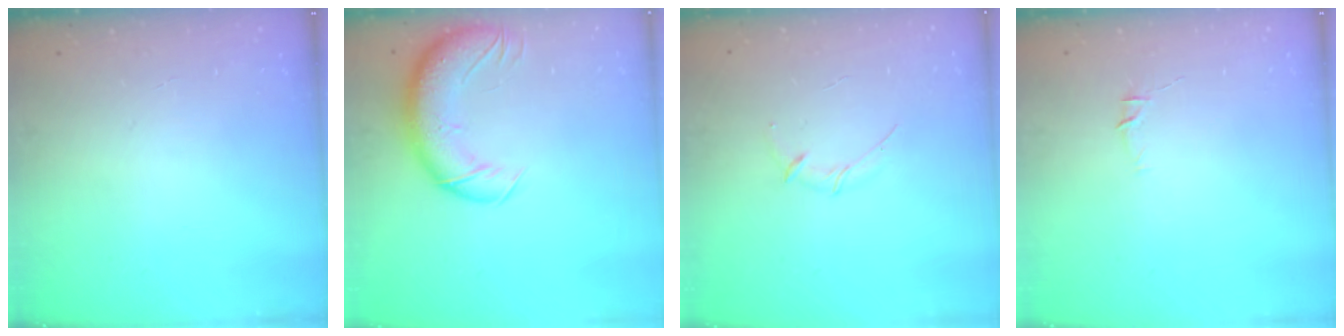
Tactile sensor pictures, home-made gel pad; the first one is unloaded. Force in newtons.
{"total": 13.3, "press": 12.8, "slide": 3.6}
{"total": 3.0, "press": 2.9, "slide": 0.8}
{"total": 4.5, "press": 4.4, "slide": 1.0}